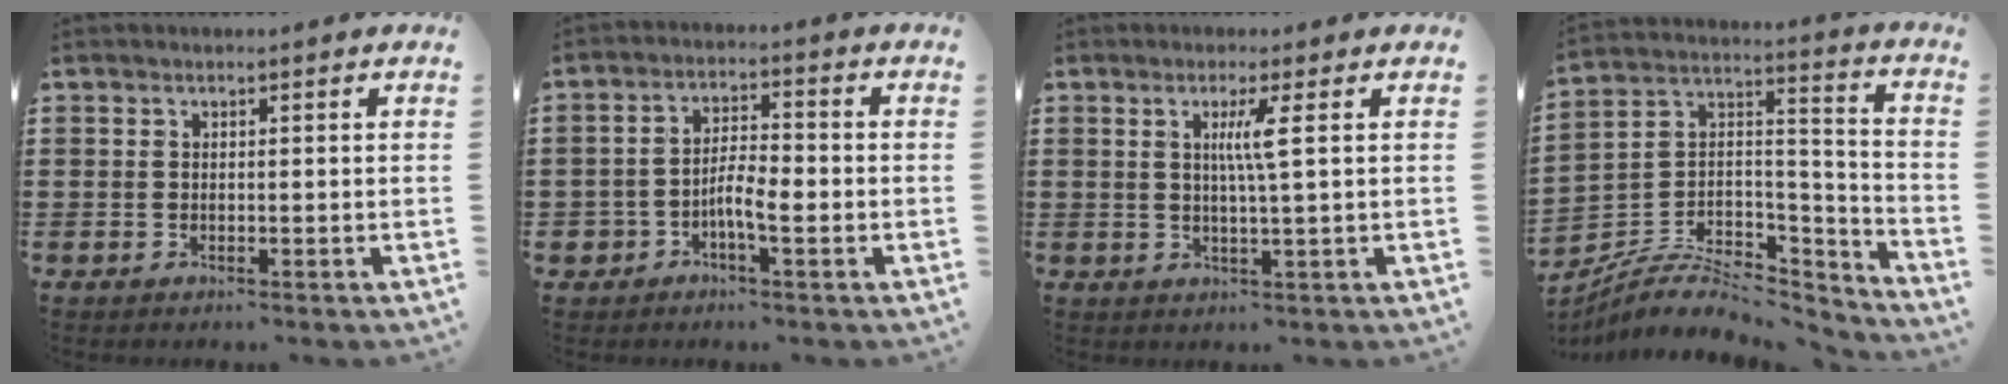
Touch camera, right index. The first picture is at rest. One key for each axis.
{"total": 4.5, "fx": -2.0, "fy": 1.9, "fz": 3.5, "tx": -0.076, "ty": 0.003, "tz": -0.043}
{"total": 3.5, "fx": 0.9, "fy": -0.5, "fz": 3.4, "tx": -0.067, "ty": -0.005, "tz": 0.009}
{"total": 7.6, "fx": -5.5, "fy": 3.8, "fz": 3.6, "tx": -0.076, "ty": 0.007, "tz": -0.105}